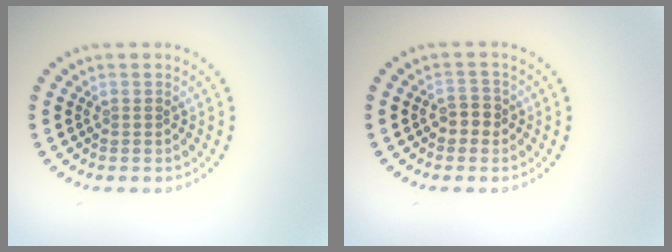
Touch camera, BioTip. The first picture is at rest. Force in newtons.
{"total": 1.8, "press": 1.7, "slide": 0.5}